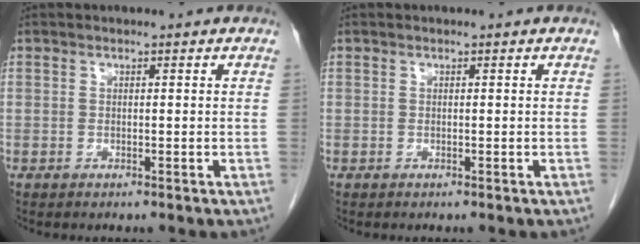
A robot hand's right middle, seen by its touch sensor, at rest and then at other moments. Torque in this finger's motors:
{"motor_torque": [-0.05, -0.22, 0.00, 0.00]}